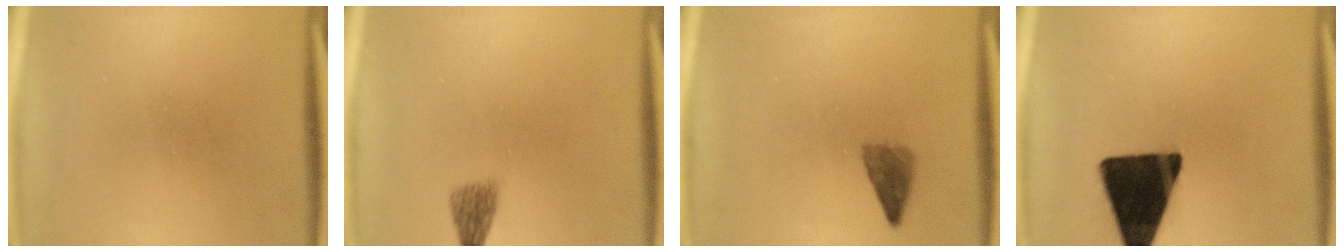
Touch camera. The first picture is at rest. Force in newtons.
{"total": 2.4}
{"total": 2.4}
{"total": 18.2}